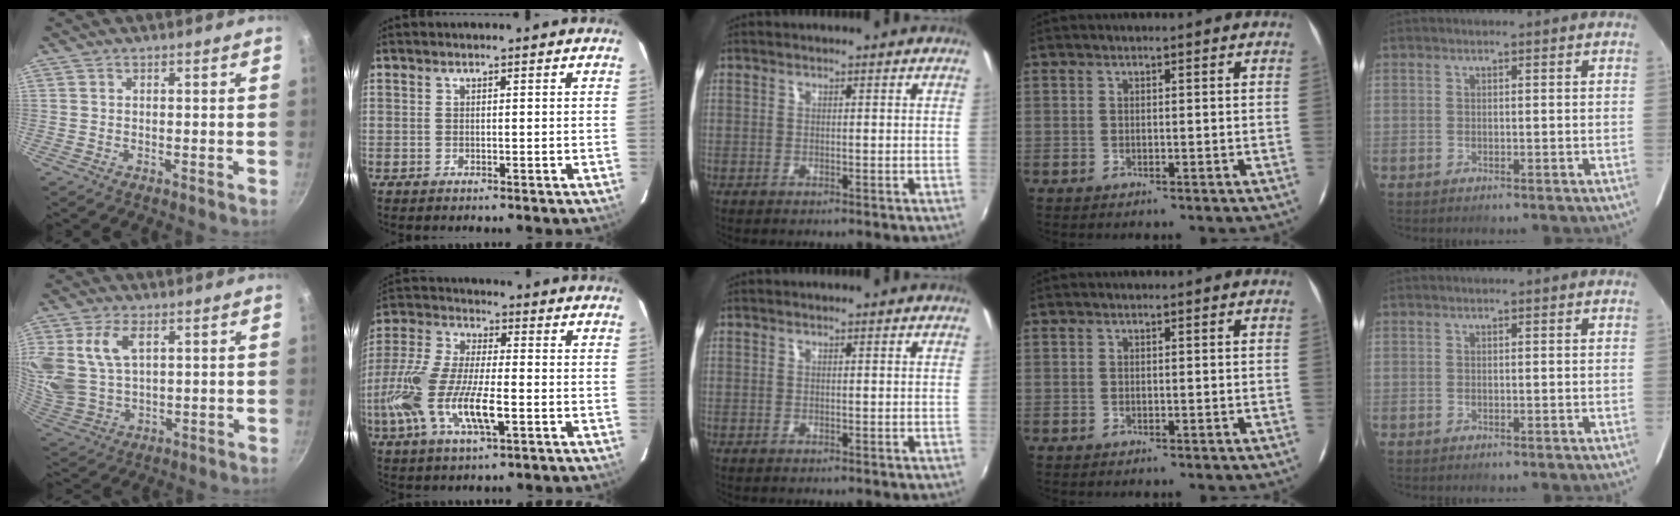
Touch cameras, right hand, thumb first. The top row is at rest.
{"thumb": {"total": 13.6, "force": [4.5, 8.6, 9.5], "torque": [-0.196, -0.013, 0.098]}, "index": {"total": 17.8, "force": [-5.5, 5.9, 15.9], "torque": [-0.341, -0.019, -0.108]}}